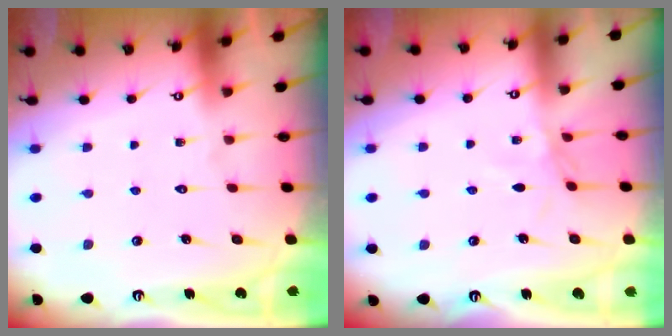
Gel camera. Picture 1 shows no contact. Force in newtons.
{"total": 2.5, "press": 2.4, "slide": 0.5}